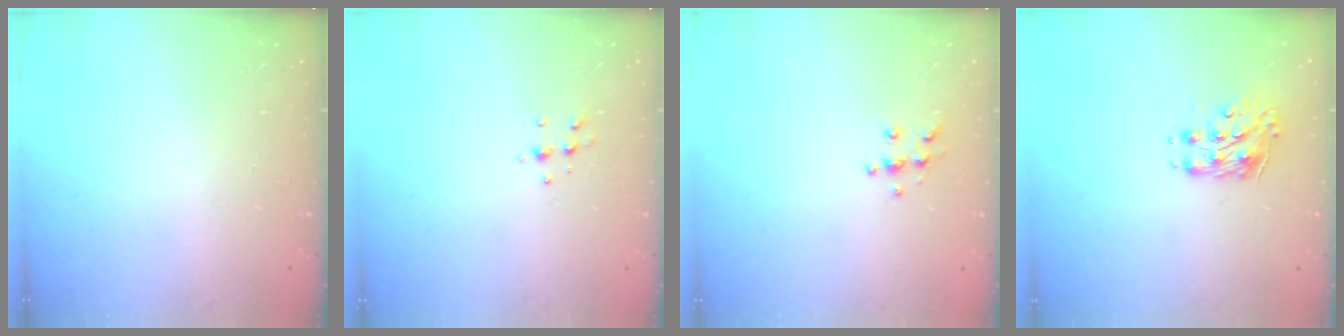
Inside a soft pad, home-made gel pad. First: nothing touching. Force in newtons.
{"total": 5.8, "press": 5.7, "slide": 1.2}
{"total": 5.5, "press": 5.5, "slide": 0.5}
{"total": 9.4, "press": 9.4, "slide": 0.9}